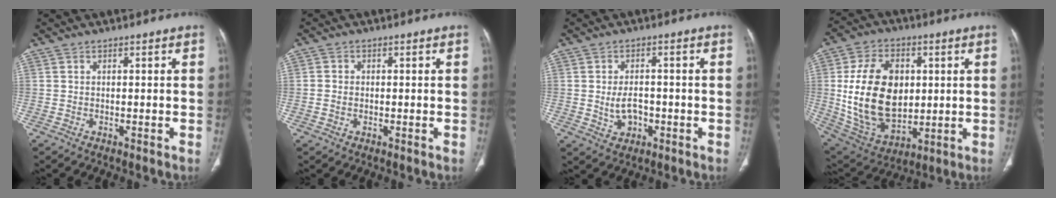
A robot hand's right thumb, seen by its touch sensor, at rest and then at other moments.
{"total": 2.2, "force": [-0.2, 1.8, 1.3], "torque": [-0.023, 0.008, -0.003]}
{"total": 5.0, "force": [-0.9, 3.6, 3.4], "torque": [-0.048, 0.008, -0.009]}
{"total": 21.8, "force": [1.9, 14.7, 15.9], "torque": [-0.263, -0.011, 0.055]}